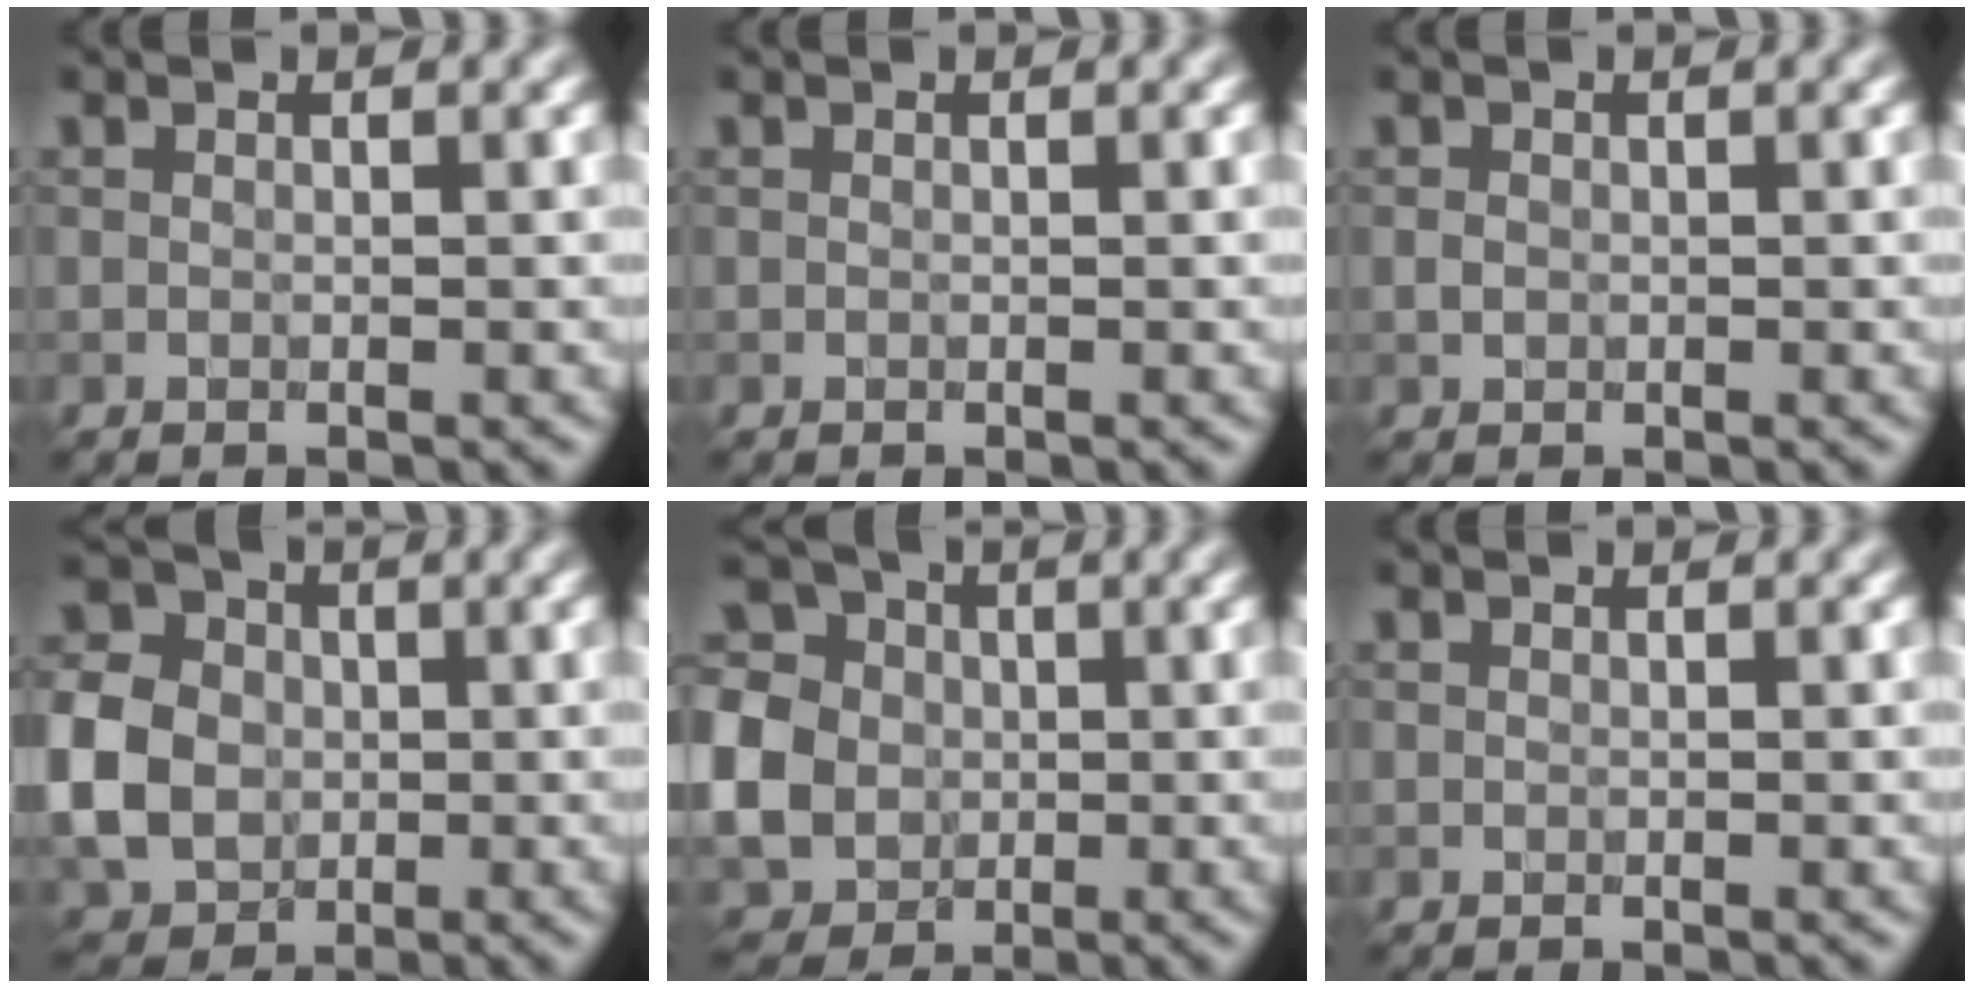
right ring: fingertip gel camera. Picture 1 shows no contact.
{"total": 0.0}
{"total": 0.7, "force": [0.0, 0.6, 0.4], "torque": [-0.007, -0.002, -0.001]}
{"total": 6.7, "force": [-0.6, 5.7, 3.5], "torque": [-0.086, 0.006, -0.021]}
{"total": 8.6, "force": [-1.0, 7.6, 4.0], "torque": [-0.104, 0.000, -0.038]}
{"total": 0.0}